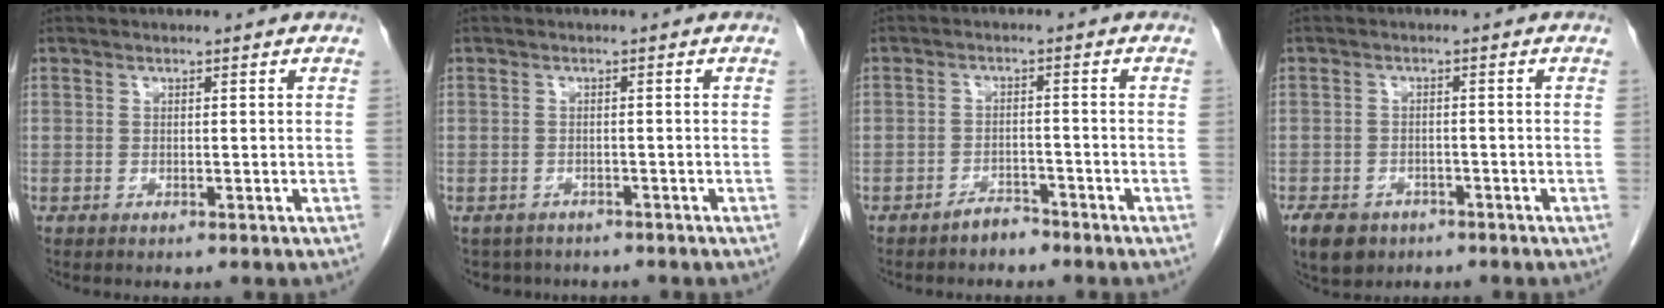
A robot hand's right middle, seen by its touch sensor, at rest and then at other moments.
{"total": 4.5, "force": [-3.8, 2.4, 0.3], "torque": [0.001, 0.002, -0.053]}
{"total": 2.4, "force": [-2.2, 0.9, 0.5], "torque": [-0.011, 0.002, -0.035]}
{"total": 5.9, "force": [-3.8, 4.0, 2.1], "torque": [-0.038, 0.001, -0.056]}